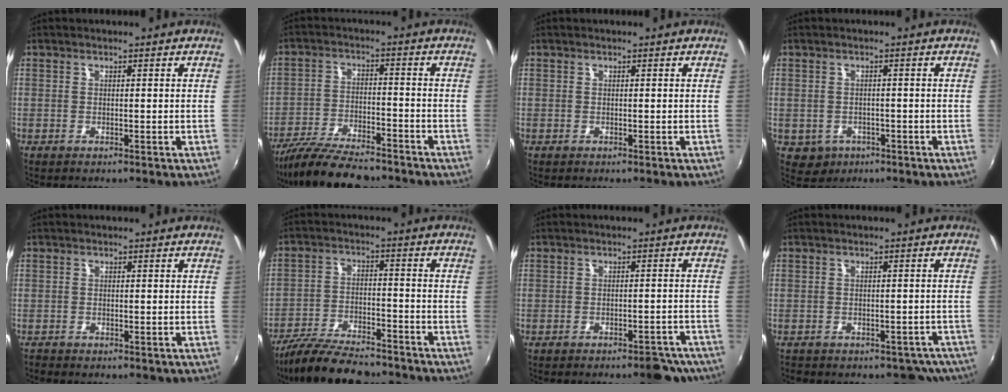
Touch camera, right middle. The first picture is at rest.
{"total": 14.2, "force": [-12.2, 3.2, 6.6], "torque": [-0.148, -0.030, -0.211]}
{"total": 0.0}
{"total": 3.9, "force": [-1.4, 3.4, 1.1], "torque": [-0.032, -0.002, -0.011]}
{"total": 1.8, "force": [-1.1, 1.3, 0.4], "torque": [-0.012, -0.005, -0.020]}
{"total": 14.7, "force": [-12.5, 3.7, 6.6], "torque": [-0.148, -0.024, -0.211]}
{"total": 7.2, "force": [-6.0, 2.5, 3.0], "torque": [-0.038, 0.009, -0.056]}
{"total": 6.7, "force": [-5.5, 3.7, 1.1], "torque": [-0.009, 0.021, -0.048]}